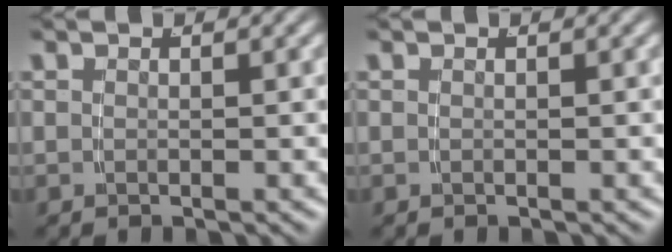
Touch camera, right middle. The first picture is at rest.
{"total": 0.0}